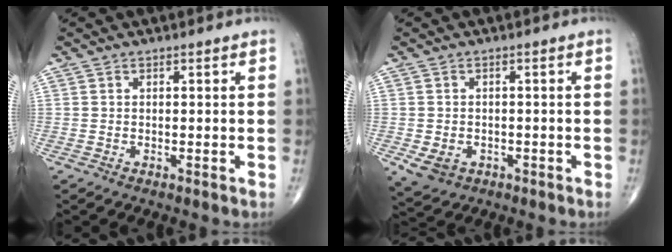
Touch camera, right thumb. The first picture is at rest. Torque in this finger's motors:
{"motor_torque": [0.81, 0.39, -0.01, -0.16, 0.01]}